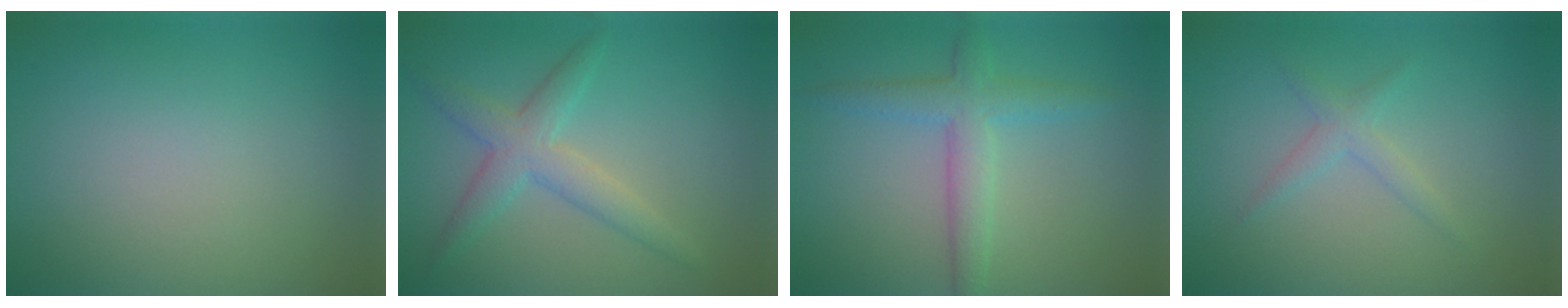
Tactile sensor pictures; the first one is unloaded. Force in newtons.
{"total": 3.6, "press": 3.6, "slide": 0.1}
{"total": 3.5, "press": 3.5, "slide": 0.1}
{"total": 1.6, "press": 1.6, "slide": 0.1}